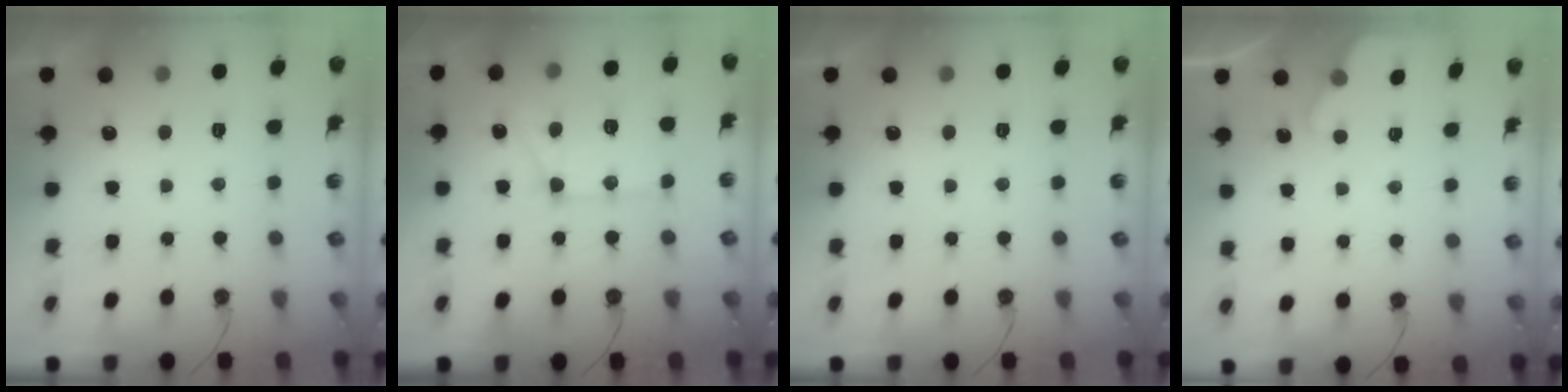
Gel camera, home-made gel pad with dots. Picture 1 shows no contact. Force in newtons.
{"total": 14.7, "press": 14.6, "slide": 1.6}
{"total": 0.0}
{"total": 1.7, "press": 1.7, "slide": 0.3}